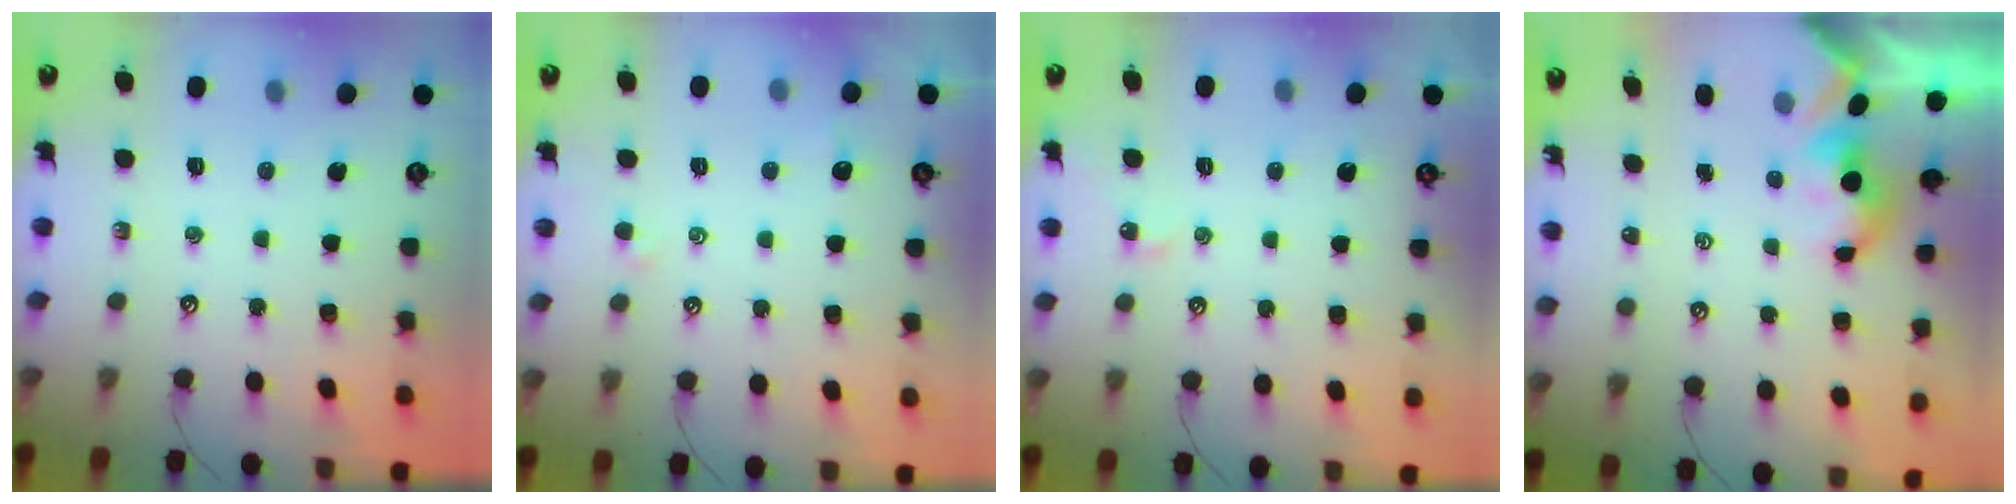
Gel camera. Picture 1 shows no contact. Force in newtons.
{"total": 1.0, "press": 0.8, "slide": 0.5}
{"total": 2.2, "press": 2.1, "slide": 0.6}
{"total": 1.8, "press": 1.8, "slide": 0.2}